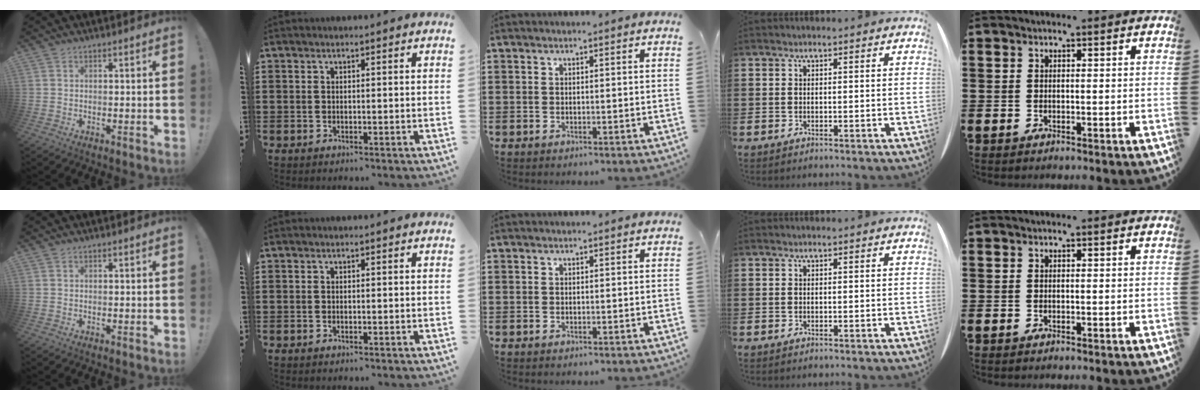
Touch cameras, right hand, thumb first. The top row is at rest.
{}